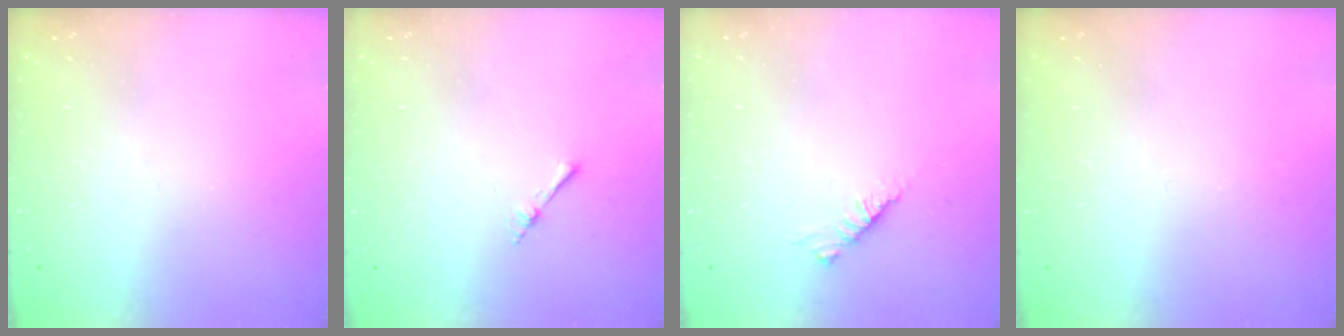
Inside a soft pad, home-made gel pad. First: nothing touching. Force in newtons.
{"total": 2.2, "press": 2.1, "slide": 0.3}
{"total": 2.9, "press": 2.8, "slide": 0.7}
{"total": 0.0}